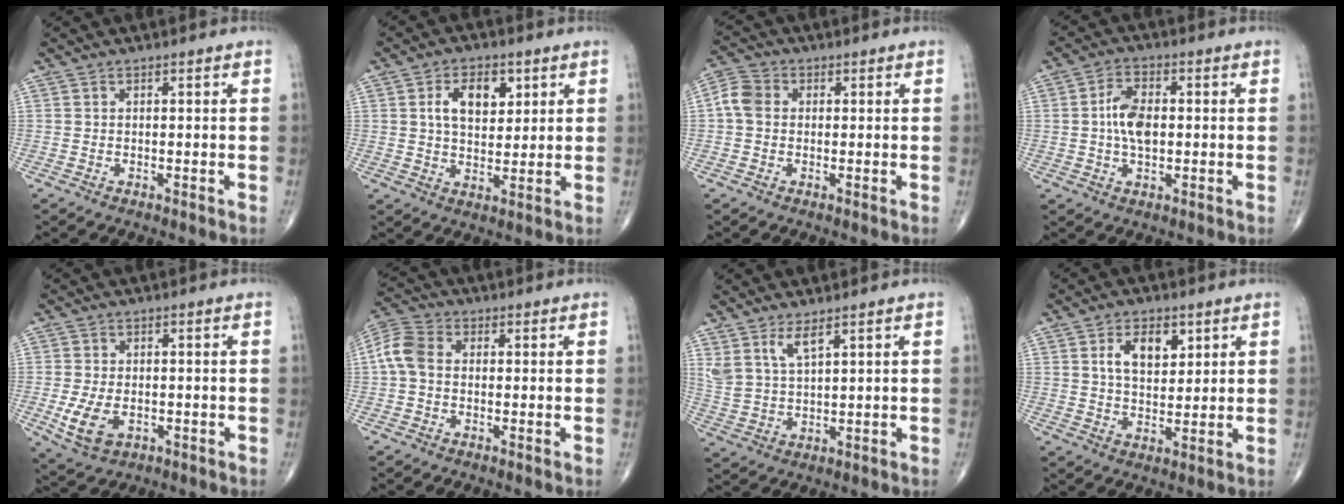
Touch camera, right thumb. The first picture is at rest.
{"total": 8.3, "force": [2.8, 5.0, 6.0], "torque": [-0.077, -0.010, 0.048]}
{"total": 4.8, "force": [0.3, 3.8, 2.8], "torque": [-0.057, 0.015, -0.003]}
{"total": 7.0, "force": [0.2, 3.9, 5.8], "torque": [-0.105, 0.010, -0.001]}
{"total": 6.9, "force": [-1.9, 4.3, 5.1], "torque": [-0.098, -0.002, -0.025]}
{"total": 6.3, "force": [0.0, 4.5, 4.4], "torque": [-0.096, 0.019, -0.009]}
{"total": 5.5, "force": [3.6, 1.7, 3.9], "torque": [-0.082, -0.022, 0.080]}
{"total": 7.5, "force": [2.9, 4.3, 5.4], "torque": [-0.073, -0.015, 0.052]}